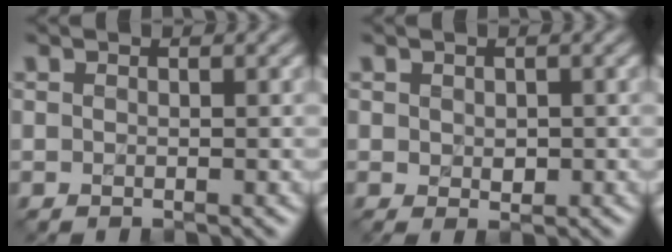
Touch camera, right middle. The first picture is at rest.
{"total": 1.1, "force": [0.0, 0.8, 0.8], "torque": [-0.012, -0.003, 0.004]}